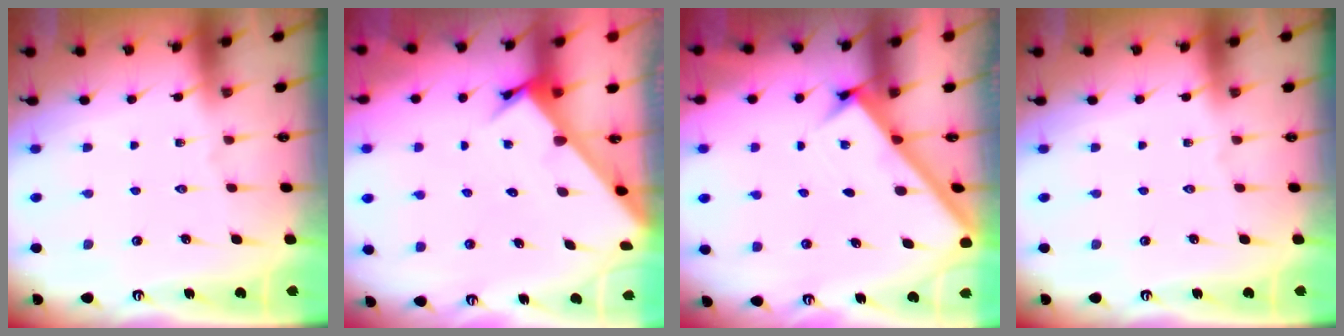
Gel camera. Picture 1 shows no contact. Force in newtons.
{"total": 3.4, "press": 3.4, "slide": 0.2}
{"total": 2.6, "press": 2.6, "slide": 0.3}
{"total": 0.0}